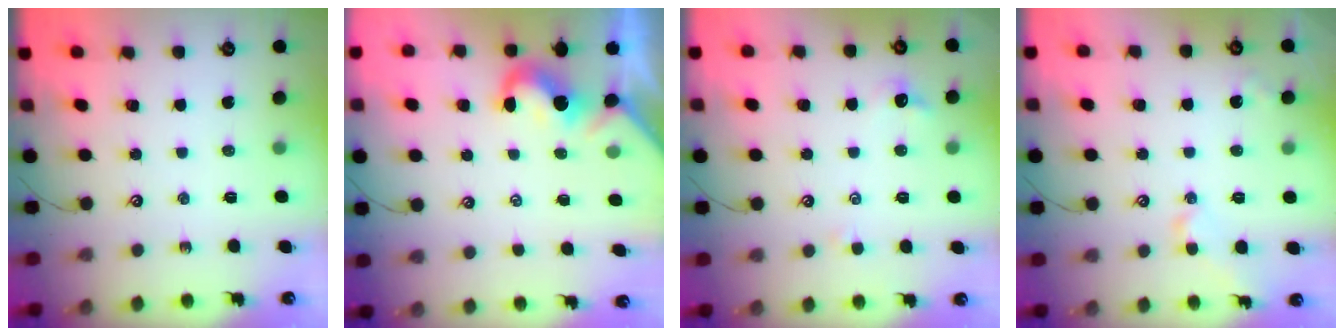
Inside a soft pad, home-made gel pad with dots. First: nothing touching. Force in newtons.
{"total": 0.0}
{"total": 0.6, "press": 0.2, "slide": 0.6}
{"total": 1.9, "press": 1.8, "slide": 0.7}